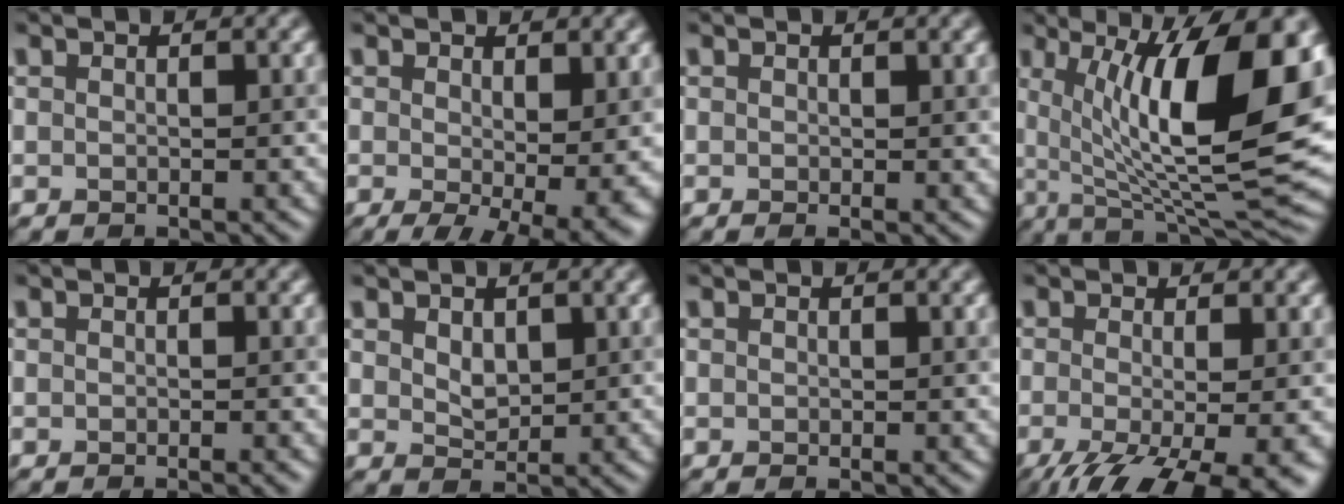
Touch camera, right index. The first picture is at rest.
{"total": 6.0, "force": [-0.9, 1.9, 5.6], "torque": [-0.092, -0.022, 0.000]}
{"total": 0.0}
{"total": 13.9, "force": [2.3, 4.1, 13.1], "torque": [-0.192, -0.010, 0.041]}
{"total": 0.9, "force": [-0.3, 0.6, 0.7], "torque": [0.003, -0.008, -0.014]}
{"total": 1.2, "force": [0.7, 0.9, 0.5], "torque": [-0.015, -0.005, 0.023]}
{"total": 0.0}
{"total": 9.9, "force": [-4.6, 3.2, 8.1], "torque": [-0.135, -0.028, -0.067]}